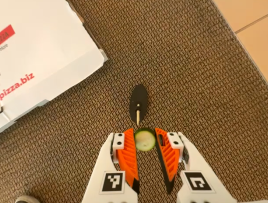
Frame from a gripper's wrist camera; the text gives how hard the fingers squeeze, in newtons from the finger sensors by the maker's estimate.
{"total": 6.9, "left": 7.0, "right": 6.8}